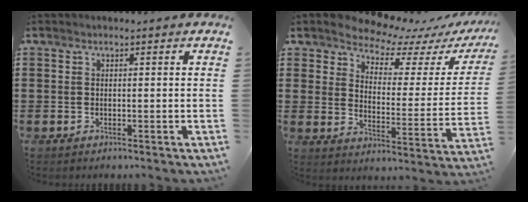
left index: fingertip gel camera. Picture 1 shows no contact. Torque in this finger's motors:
{"motor_torque": [2.14, 0.00, 0.74, 0.02]}